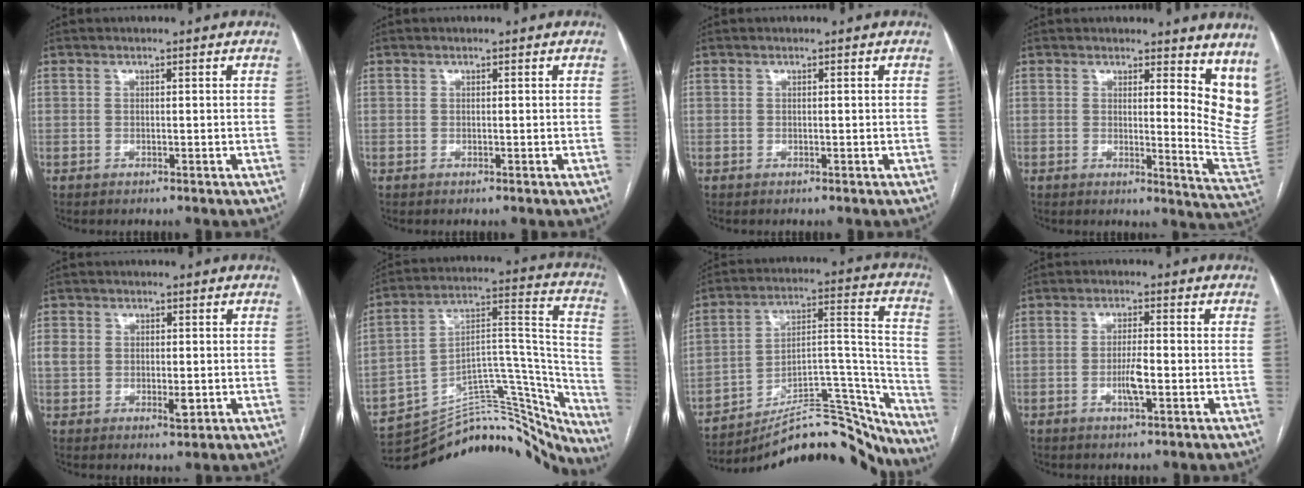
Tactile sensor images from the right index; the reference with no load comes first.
{"total": 0.0}
{"total": 0.0}
{"total": 10.9, "force": [7.8, 2.7, 7.0], "torque": [-0.063, -0.048, 0.062]}
{"total": 4.8, "force": [-0.2, 3.1, 3.7], "torque": [-0.062, 0.003, 0.002]}
{"total": 30.0, "force": [-27.9, 7.6, 7.9], "torque": [-0.080, 0.060, -0.383]}
{"total": 24.1, "force": [-21.9, 5.2, 8.5], "torque": [-0.099, 0.049, -0.324]}
{"total": 3.9, "force": [-1.1, 0.5, 3.7], "torque": [-0.071, -0.002, -0.020]}